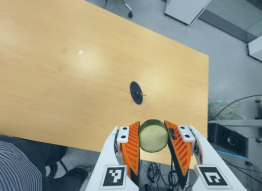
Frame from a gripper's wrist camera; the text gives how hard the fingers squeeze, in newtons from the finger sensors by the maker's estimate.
{"total": 11.0, "left": 10.4, "right": 11.7}